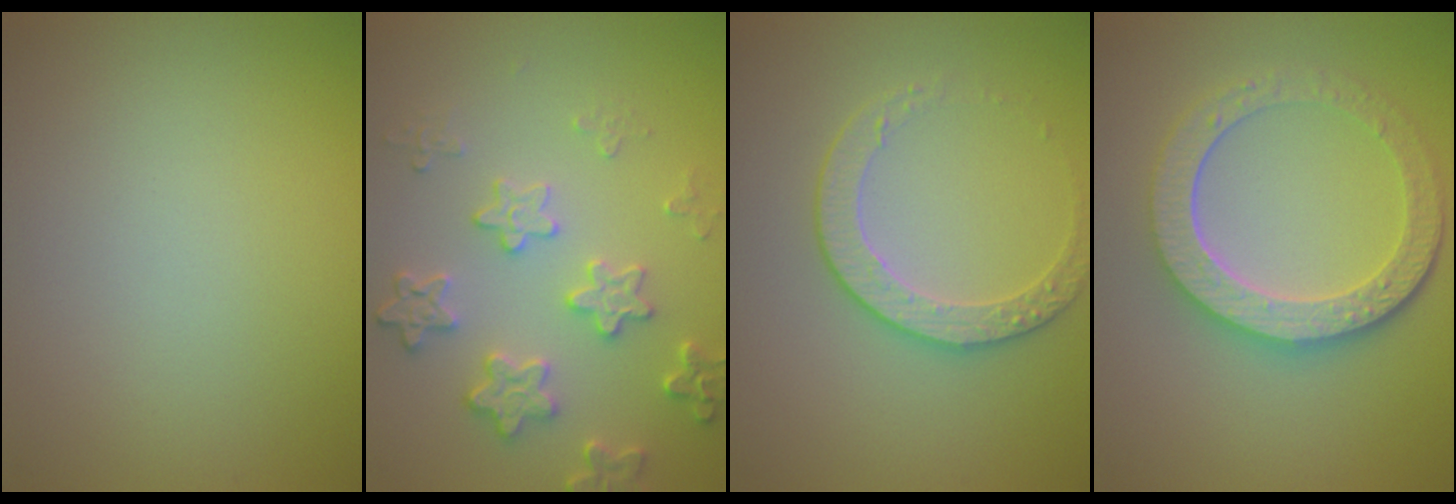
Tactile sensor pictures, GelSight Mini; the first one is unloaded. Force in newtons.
{"total": 4.0, "press": 3.5, "slide": 1.9}
{"total": 2.4, "press": 1.9, "slide": 1.5}
{"total": 5.8, "press": 4.6, "slide": 3.6}